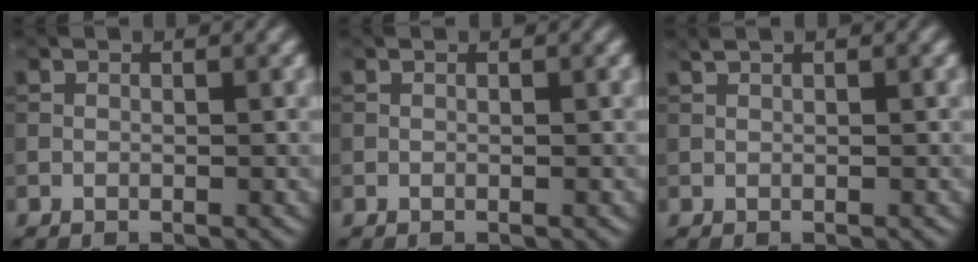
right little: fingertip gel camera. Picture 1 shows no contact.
{"total": 0.0}
{"total": 0.6, "force": [0.5, 0.1, 0.3], "torque": [-0.005, 0.003, 0.009]}